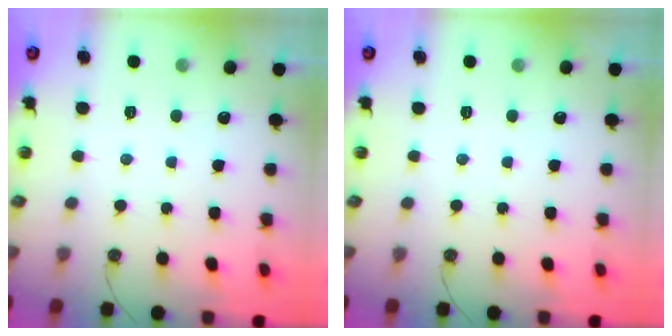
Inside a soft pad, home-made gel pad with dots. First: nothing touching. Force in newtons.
{"total": 0.0}